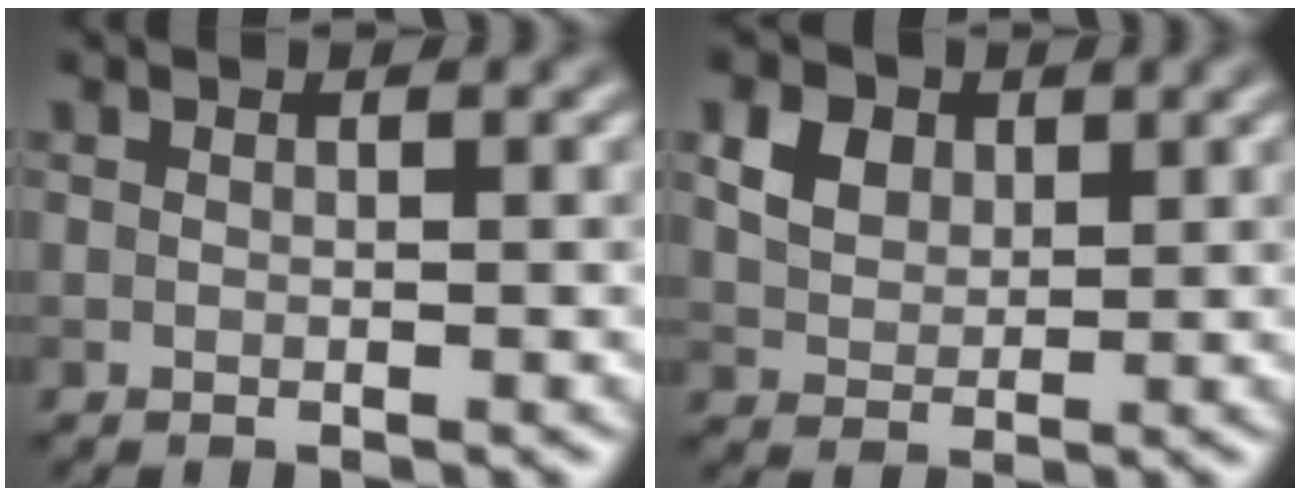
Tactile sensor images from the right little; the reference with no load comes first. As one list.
[{"total": 5.0, "force": [2.5, 3.4, 2.6], "torque": [-0.070, 0.014, 0.043]}]